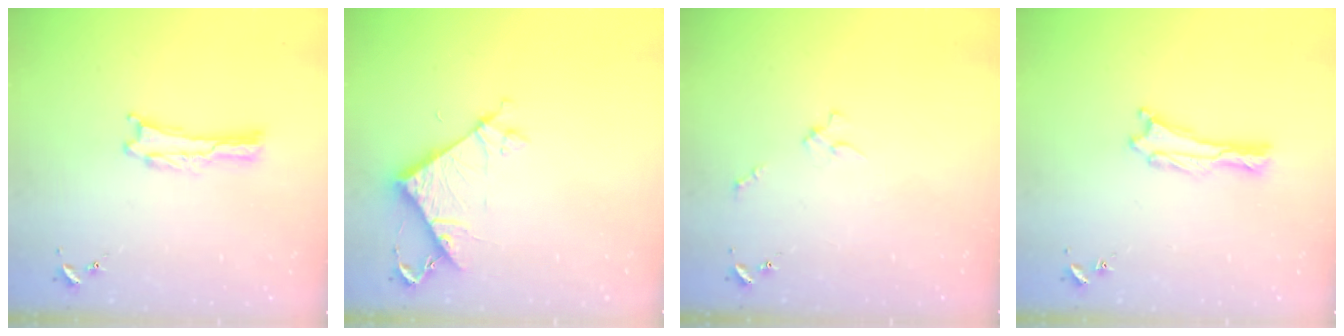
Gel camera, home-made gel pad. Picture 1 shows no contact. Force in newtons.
{"total": 7.2, "press": 7.2, "slide": 0.4}
{"total": 2.3, "press": 2.2, "slide": 0.3}
{"total": 0.6, "press": 0.6, "slide": 0.2}